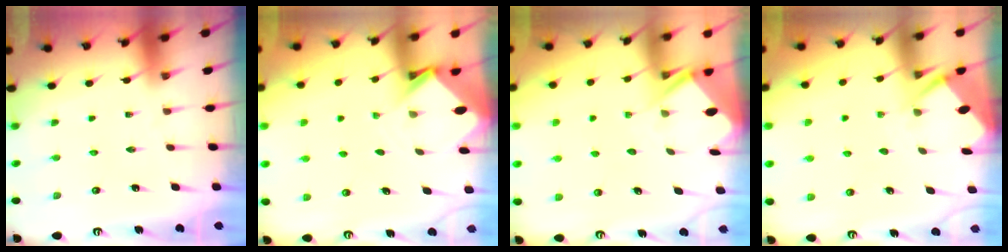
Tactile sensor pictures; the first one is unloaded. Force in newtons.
{"total": 3.0, "press": 3.0, "slide": 0.2}
{"total": 3.2, "press": 3.2, "slide": 0.4}
{"total": 2.7, "press": 2.7, "slide": 0.2}